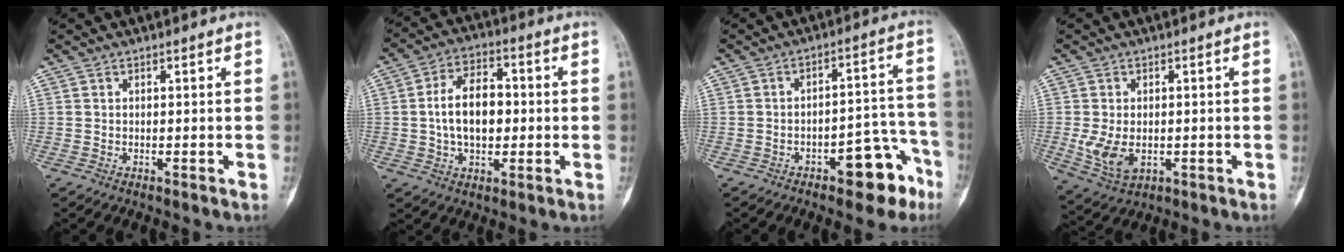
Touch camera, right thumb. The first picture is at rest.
{"total": 11.0, "force": [0.0, 6.8, 8.7], "torque": [-0.129, 0.019, -0.005]}
{"total": 10.6, "force": [-6.1, 4.7, 7.4], "torque": [-0.060, 0.060, -0.077]}
{"total": 7.1, "force": [-1.1, 4.6, 5.4], "torque": [-0.102, -0.007, -0.009]}